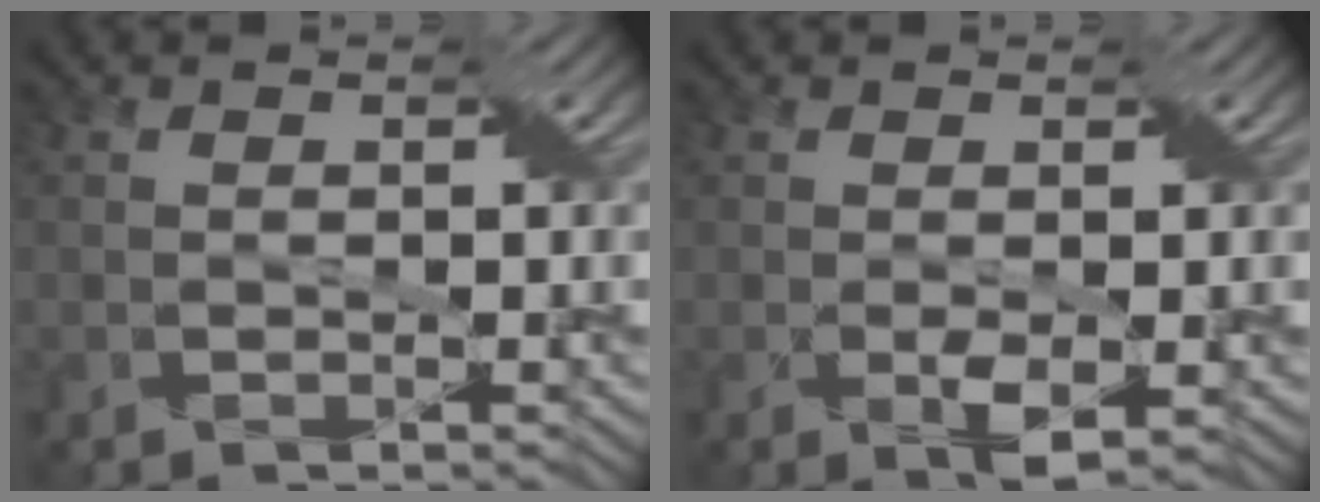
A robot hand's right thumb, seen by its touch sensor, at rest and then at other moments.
{"total": 2.2, "force": [-0.4, 0.8, 2.0], "torque": [-0.042, -0.007, -0.003]}